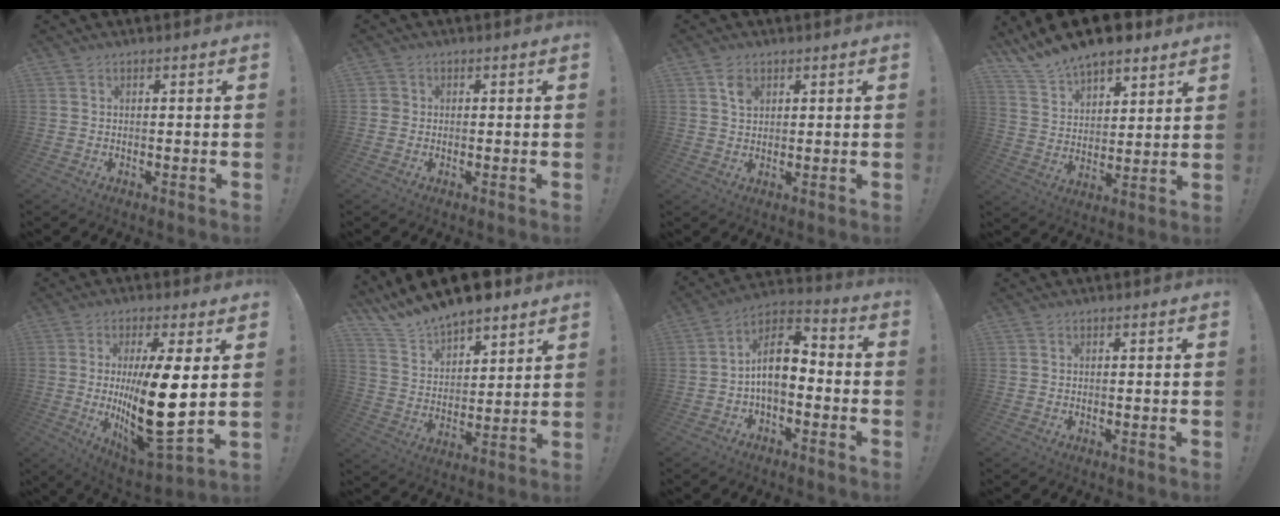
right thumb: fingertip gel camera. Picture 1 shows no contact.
{"total": 1.5, "force": [0.0, 1.4, 0.5], "torque": [-0.007, 0.005, 0.000]}
{"total": 3.6, "force": [1.8, 2.4, 1.9], "torque": [-0.020, -0.005, 0.031]}
{"total": 11.7, "force": [10.3, 4.3, 3.4], "torque": [-0.087, -0.079, 0.192]}
{"total": 19.7, "force": [1.2, 6.0, 18.7], "torque": [-0.315, -0.034, 0.021]}
{"total": 11.3, "force": [10.6, 3.1, 2.4], "torque": [-0.080, -0.089, 0.194]}
{"total": 11.1, "force": [-1.1, 6.5, 9.0], "torque": [-0.160, 0.011, -0.017]}
{"total": 0.0}